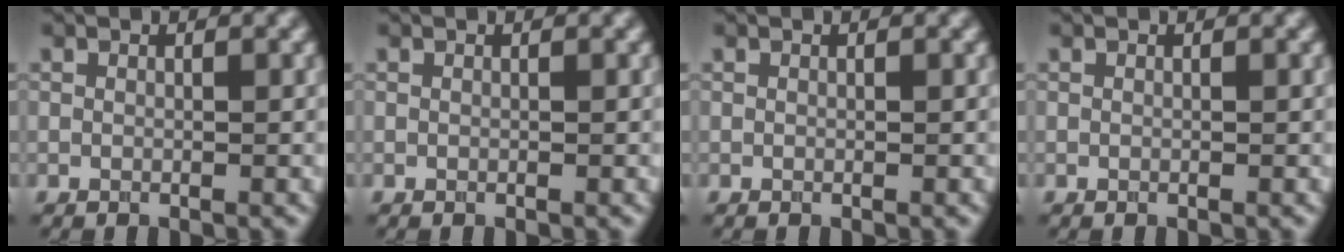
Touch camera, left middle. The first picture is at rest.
{"total": 0.0}
{"total": 0.0}
{"total": 0.0}